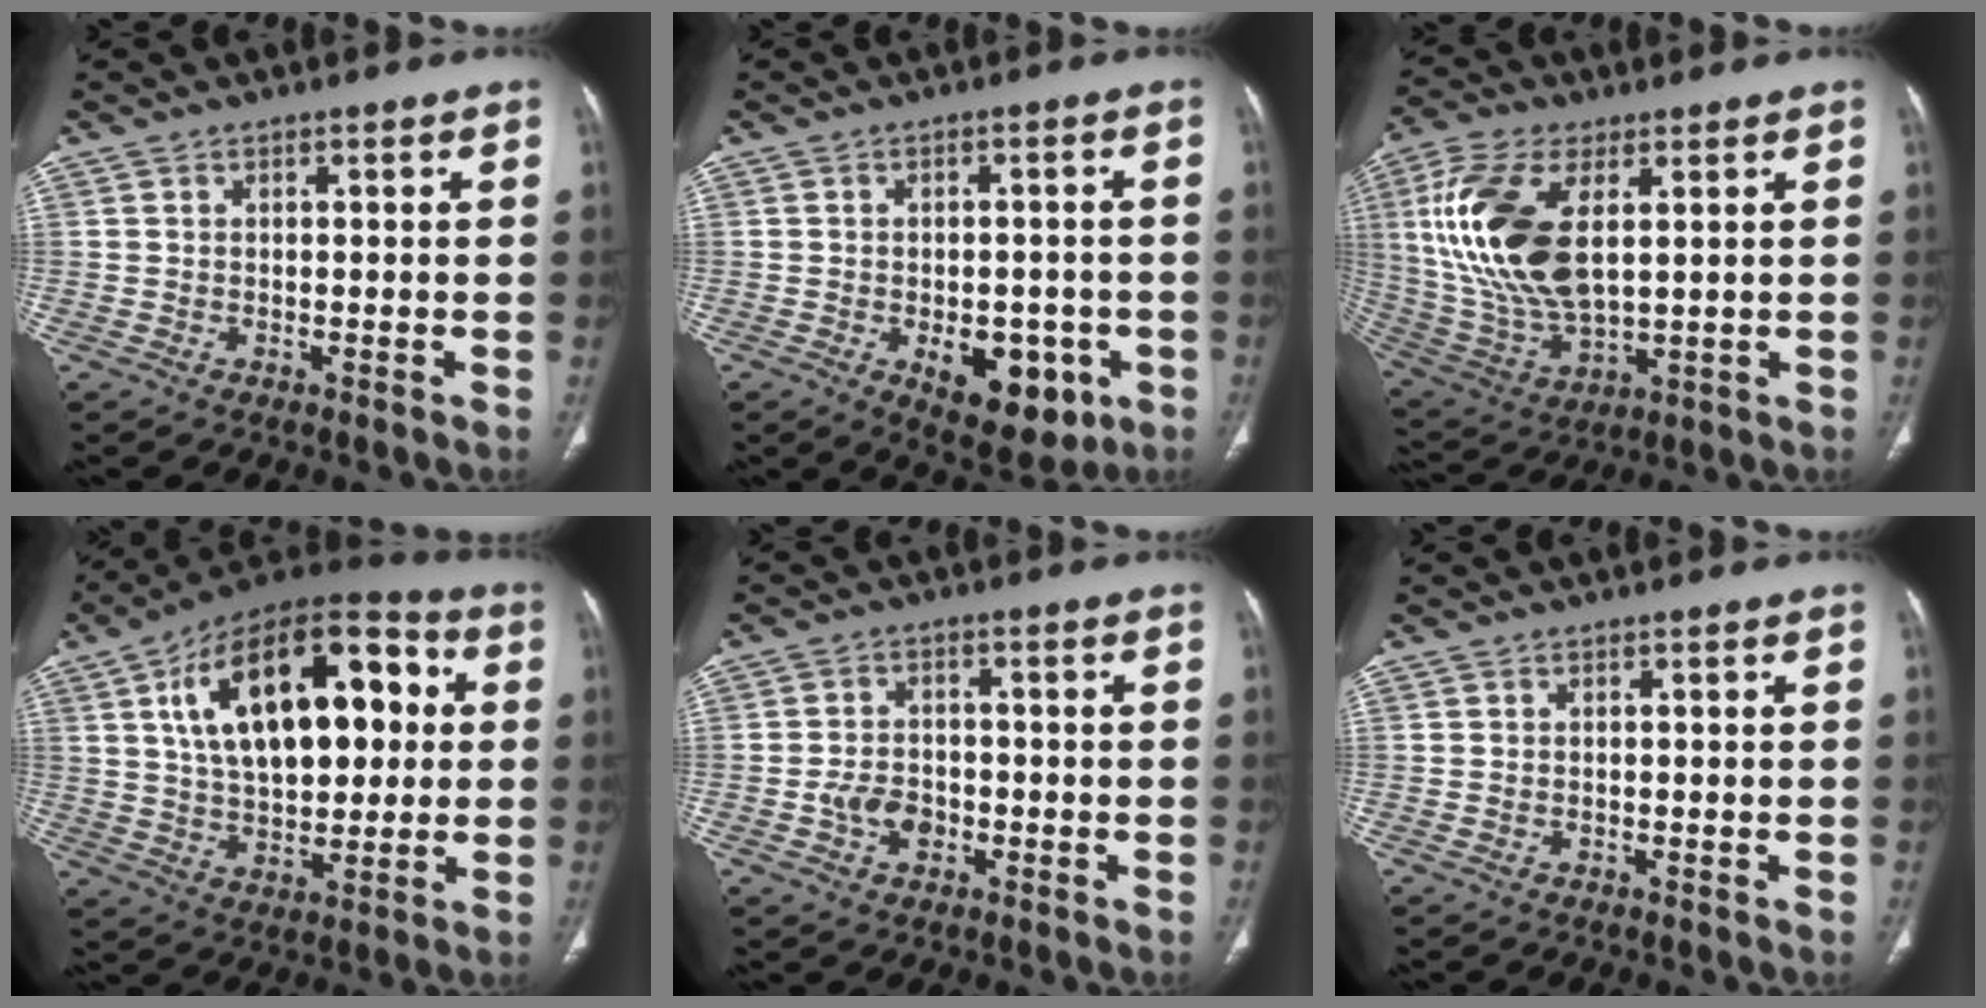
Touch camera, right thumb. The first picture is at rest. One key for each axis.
{"total": 11.2, "fx": -4.0, "fy": 6.4, "fz": 8.3, "tx": -0.079, "ty": 0.008, "tz": -0.039}
{"total": 19.1, "fx": 4.3, "fy": 9.7, "fz": 15.9, "tx": -0.339, "ty": -0.014, "tz": 0.089}
{"total": 25.2, "fx": 5.6, "fy": 13.4, "fz": 20.6, "tx": -0.302, "ty": 0.018, "tz": 0.085}
{"total": 5.2, "fx": -1.7, "fy": 3.7, "fz": 3.2, "tx": -0.045, "ty": 0.015, "tz": -0.030}
{"total": 0.0}